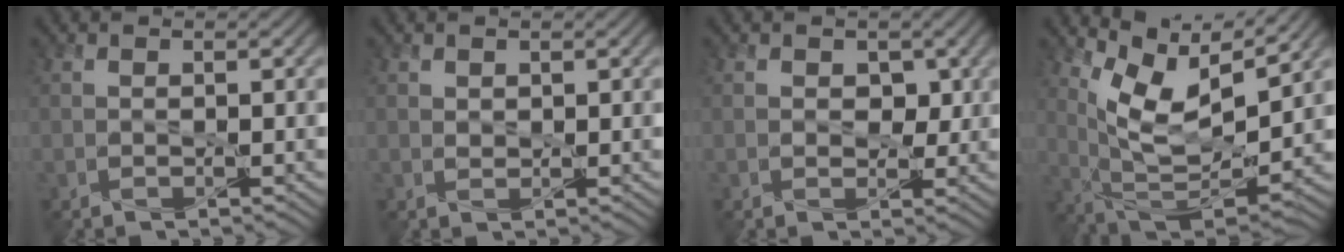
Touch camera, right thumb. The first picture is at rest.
{"total": 0.9, "force": [0.6, 0.7, 0.3], "torque": [-0.013, -0.002, 0.012]}
{"total": 3.0, "force": [0.6, 2.2, 1.9], "torque": [-0.038, -0.006, 0.002]}
{"total": 10.1, "force": [5.3, 4.1, 7.6], "torque": [-0.168, -0.005, 0.110]}